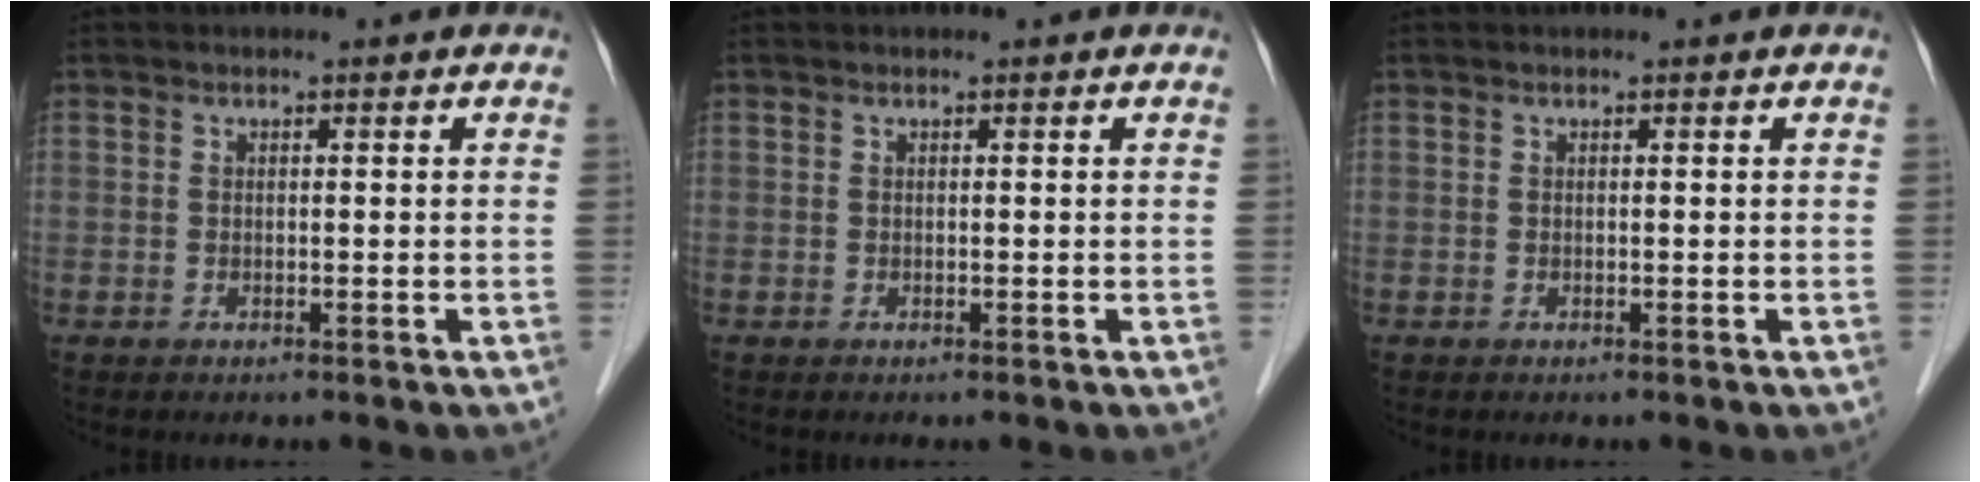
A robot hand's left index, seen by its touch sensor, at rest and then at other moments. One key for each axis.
{"total": 0.0}
{"total": 0.0}